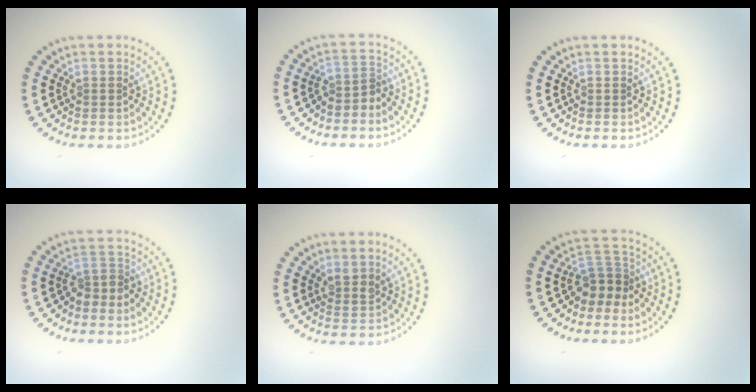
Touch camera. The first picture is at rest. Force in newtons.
{"total": 2.0, "press": 1.6, "slide": 1.2}
{"total": 0.0}
{"total": 2.3, "press": 1.6, "slide": 1.5}
{"total": 1.3, "press": 1.1, "slide": 0.8}
{"total": 2.7, "press": 2.2, "slide": 1.7}